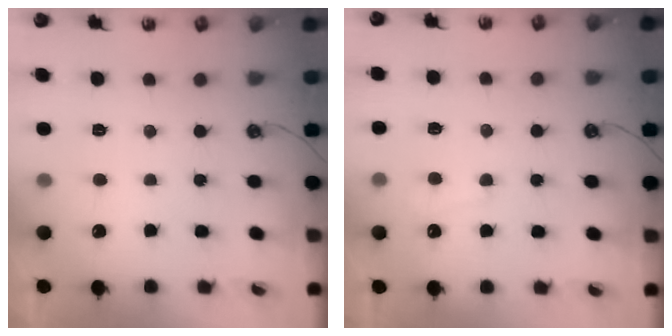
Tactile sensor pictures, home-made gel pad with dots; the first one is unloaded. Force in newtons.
{"total": 1.0, "press": 0.9, "slide": 0.5}